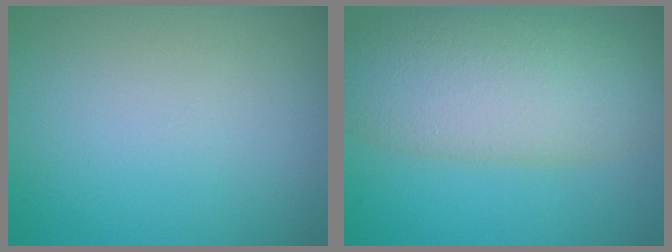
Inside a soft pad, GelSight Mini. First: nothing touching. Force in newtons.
{"total": 8.9, "press": 8.9, "slide": 0.4}